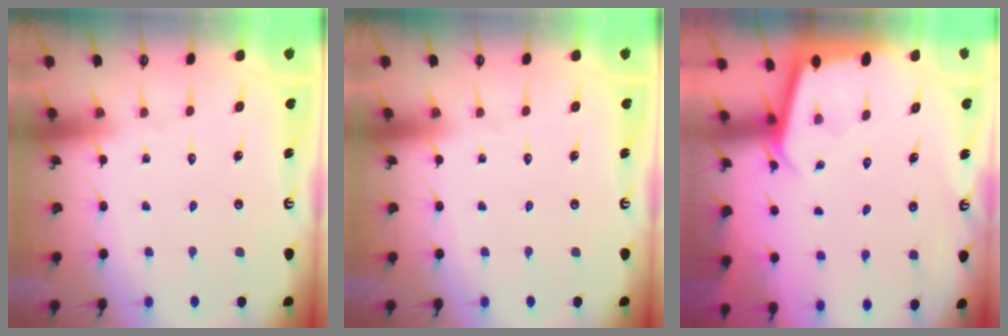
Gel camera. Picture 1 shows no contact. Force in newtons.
{"total": 0.0}
{"total": 2.4, "press": 2.4, "slide": 0.1}